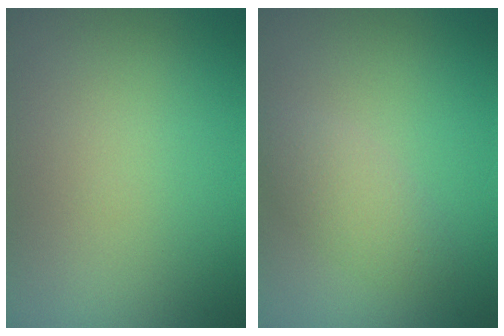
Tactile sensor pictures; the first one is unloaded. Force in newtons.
{"total": 2.4, "press": 2.4, "slide": 0.2}